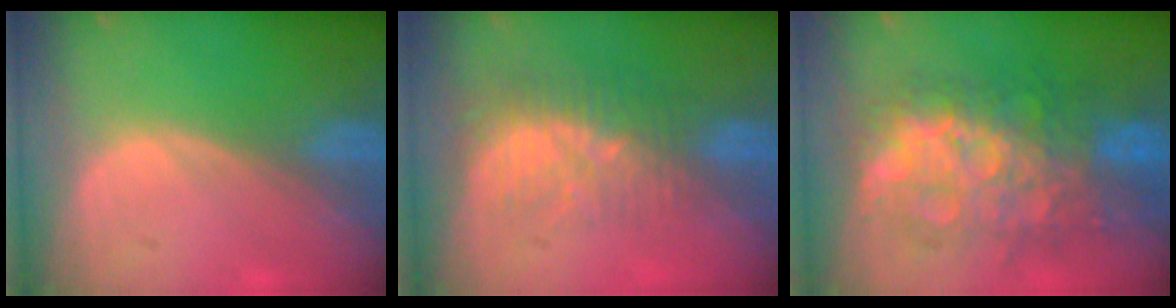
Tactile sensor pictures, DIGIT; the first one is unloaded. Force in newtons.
{"total": 9.0, "press": 7.5, "slide": 5.0}
{"total": 12.4, "press": 12.4, "slide": 1.2}